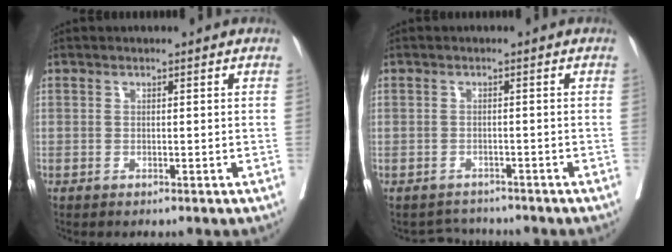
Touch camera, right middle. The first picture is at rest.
{"total": 2.7, "force": [-2.5, 0.6, -0.9], "torque": [0.016, -0.002, -0.039]}